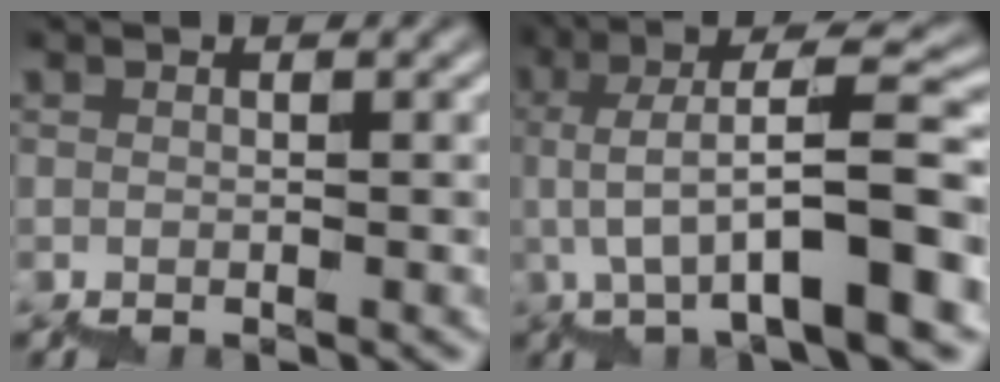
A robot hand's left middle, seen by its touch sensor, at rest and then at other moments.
{"total": 9.9, "force": [-0.4, 2.1, 9.6], "torque": [-0.156, 0.038, 0.005]}